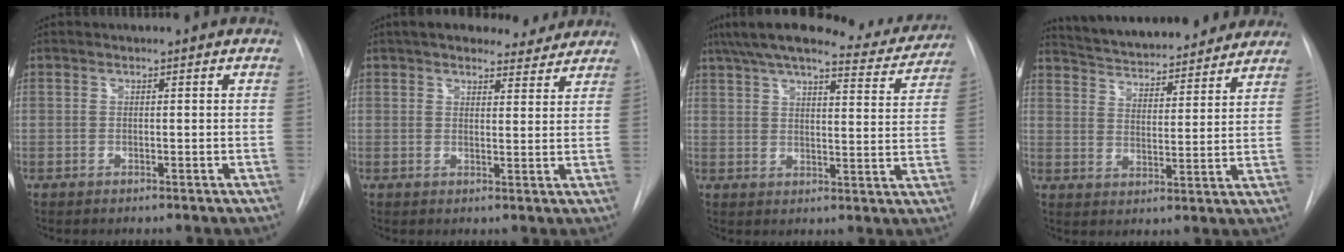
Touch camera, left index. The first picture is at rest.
{"total": 9.8, "force": [8.7, 3.1, 3.3], "torque": [-0.030, 0.011, 0.107]}
{"total": 18.5, "force": [16.7, 3.1, 7.4], "torque": [-0.110, -0.001, 0.215]}
{"total": 20.5, "force": [18.8, 4.2, 7.0], "torque": [-0.111, 0.012, 0.258]}